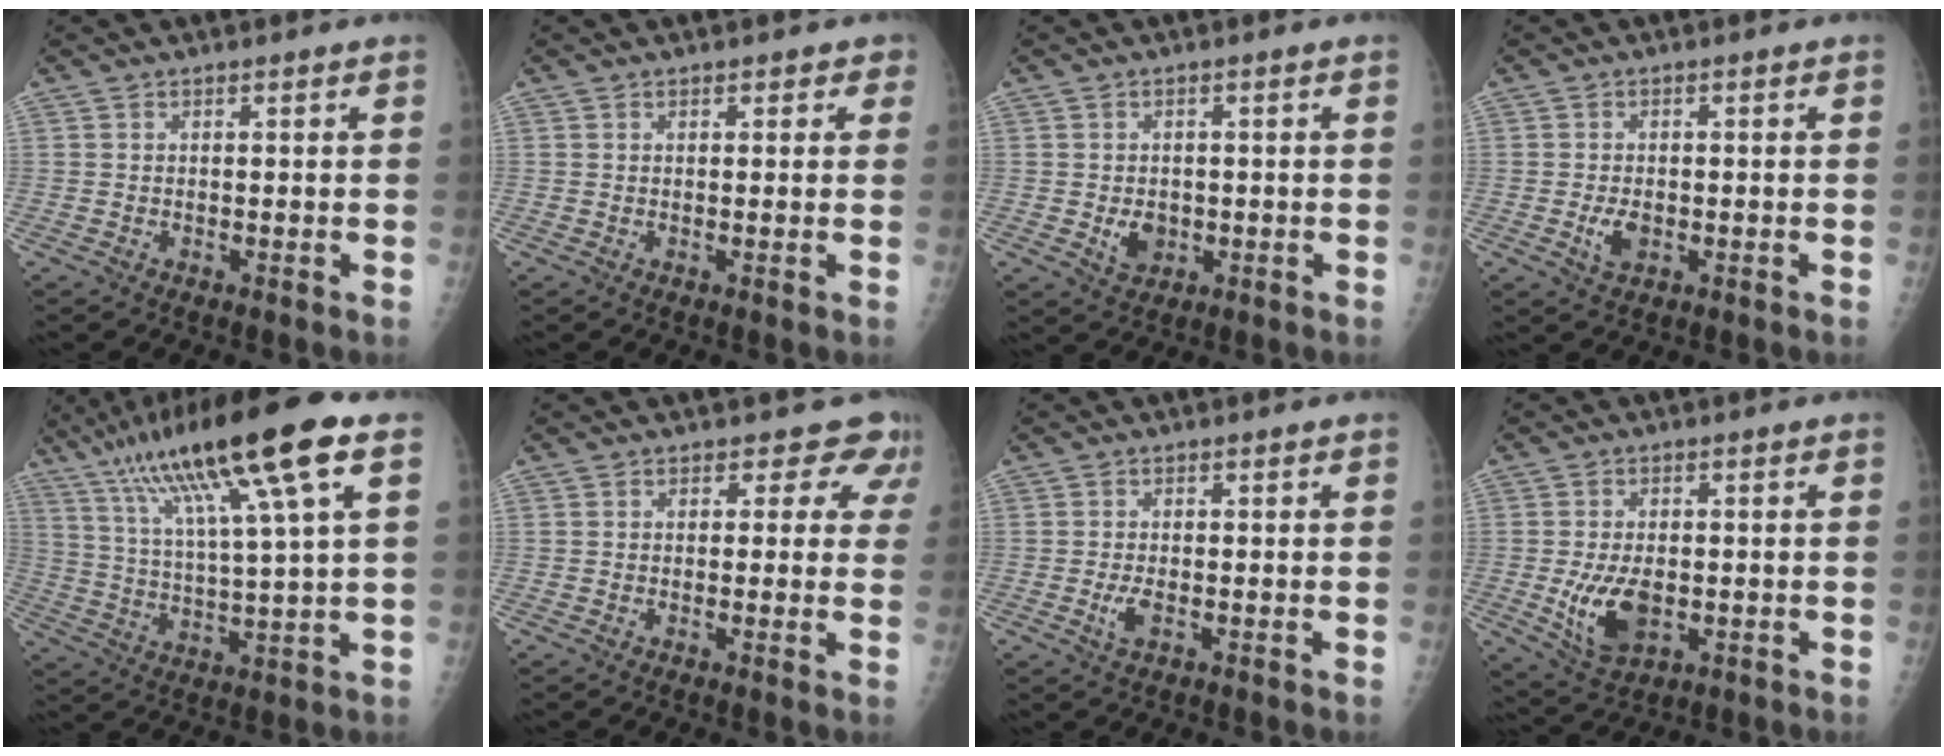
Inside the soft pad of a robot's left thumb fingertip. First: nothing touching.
{"total": 1.7, "force": [1.0, 1.3, 0.5], "torque": [0.020, 0.000, 0.006]}
{"total": 3.7, "force": [-0.7, 3.0, 2.1], "torque": [-0.021, 0.000, -0.002]}
{"total": 3.2, "force": [-0.8, 2.0, 2.4], "torque": [-0.043, -0.002, -0.010]}
{"total": 20.0, "force": [10.4, 1.6, 17.0], "torque": [-0.301, -0.002, 0.181]}
{"total": 5.1, "force": [3.9, 3.3, 0.6], "torque": [0.035, -0.016, 0.023]}
{"total": 2.3, "force": [-0.7, 1.1, 1.9], "torque": [-0.044, -0.004, -0.013]}
{"total": 8.9, "force": [-1.6, 5.2, 7.0], "torque": [-0.119, -0.011, -0.016]}